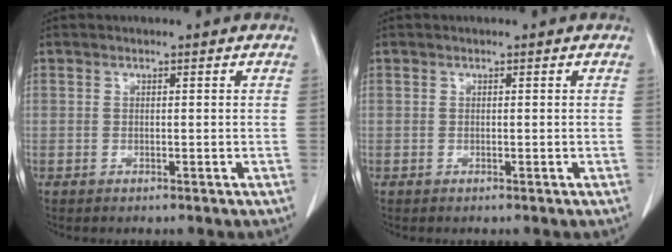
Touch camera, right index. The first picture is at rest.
{"total": 0.0}